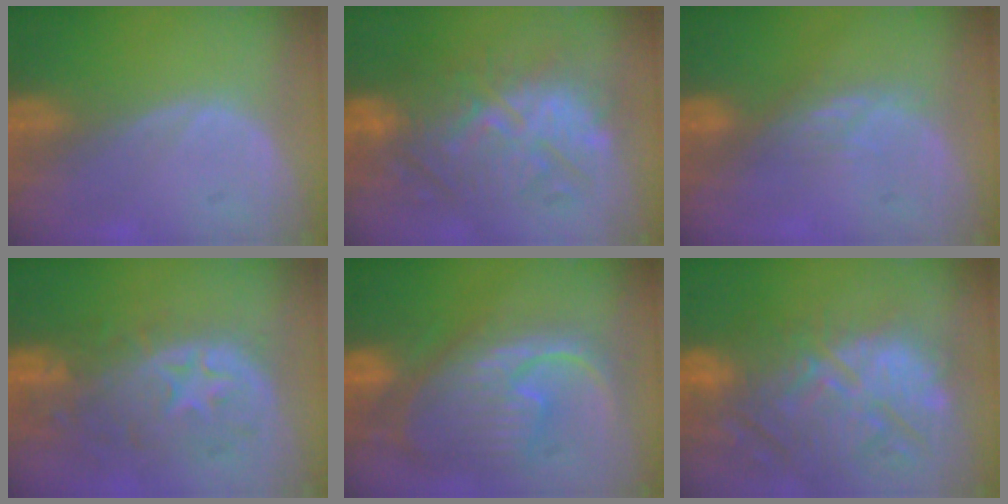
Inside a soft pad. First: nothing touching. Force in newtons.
{"total": 10.6, "press": 10.6, "slide": 1.2}
{"total": 3.0, "press": 2.6, "slide": 1.5}
{"total": 11.0, "press": 9.7, "slide": 5.2}
{"total": 12.4, "press": 10.6, "slide": 6.5}
{"total": 14.5, "press": 12.7, "slide": 7.0}